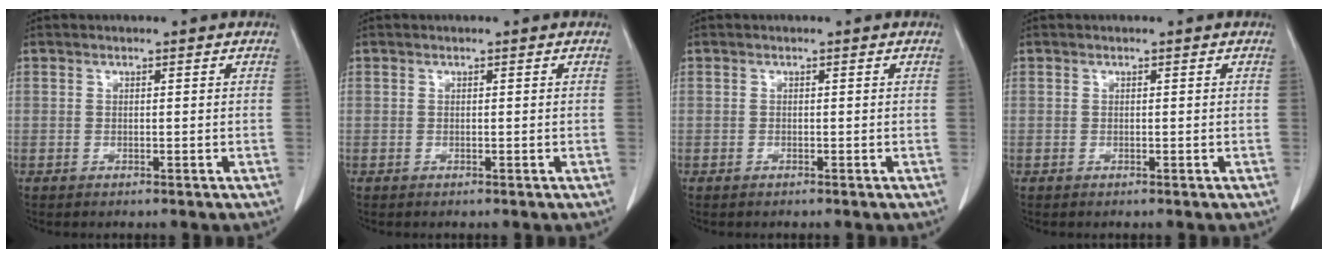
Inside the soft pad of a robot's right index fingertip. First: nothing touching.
{"total": 0.0}
{"total": 0.0}
{"total": 0.0}